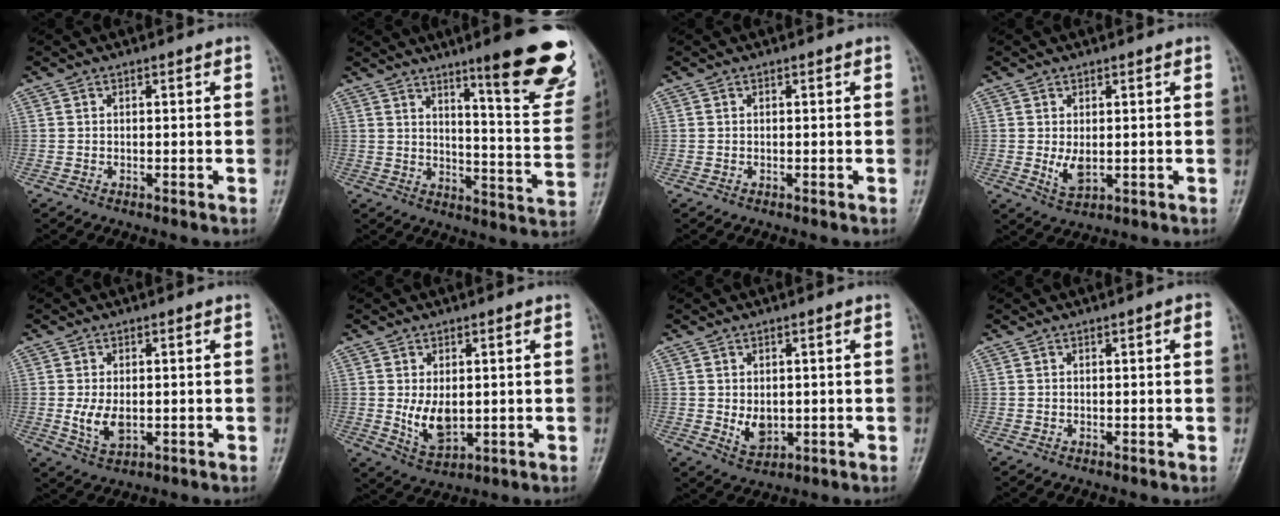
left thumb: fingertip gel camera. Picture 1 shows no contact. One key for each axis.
{"total": 20.4, "fx": 12.6, "fy": 3.3, "fz": 15.7, "tx": -0.166, "ty": -0.078, "tz": 0.174}
{"total": 0.0}
{"total": 3.8, "fx": 0.3, "fy": 2.1, "fz": 3.2, "tx": -0.052, "ty": -0.012, "tz": 0.015}
{"total": 4.9, "fx": -0.1, "fy": 2.9, "fz": 4.0, "tx": -0.073, "ty": -0.012, "tz": 0.006}
{"total": 6.3, "fx": 0.5, "fy": 3.8, "fz": 5.0, "tx": -0.077, "ty": -0.018, "tz": 0.024}
{"total": 4.2, "fx": 0.2, "fy": 3.0, "fz": 3.0, "tx": -0.036, "ty": -0.010, "tz": 0.016}
{"total": 1.4, "fx": 0.6, "fy": 0.3, "fz": 1.3, "tx": -0.019, "ty": 0.001, "tz": 0.006}